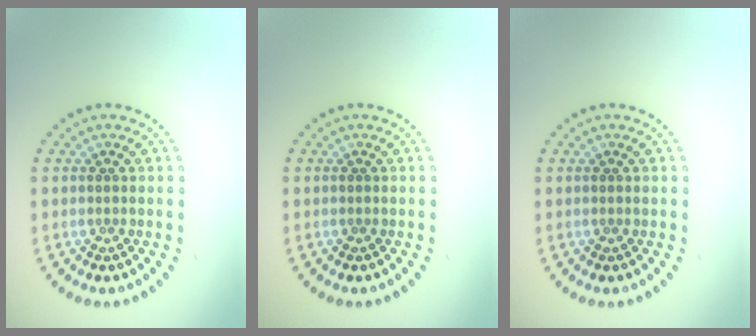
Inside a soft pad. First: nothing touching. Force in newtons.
{"total": 0.0}
{"total": 0.0}